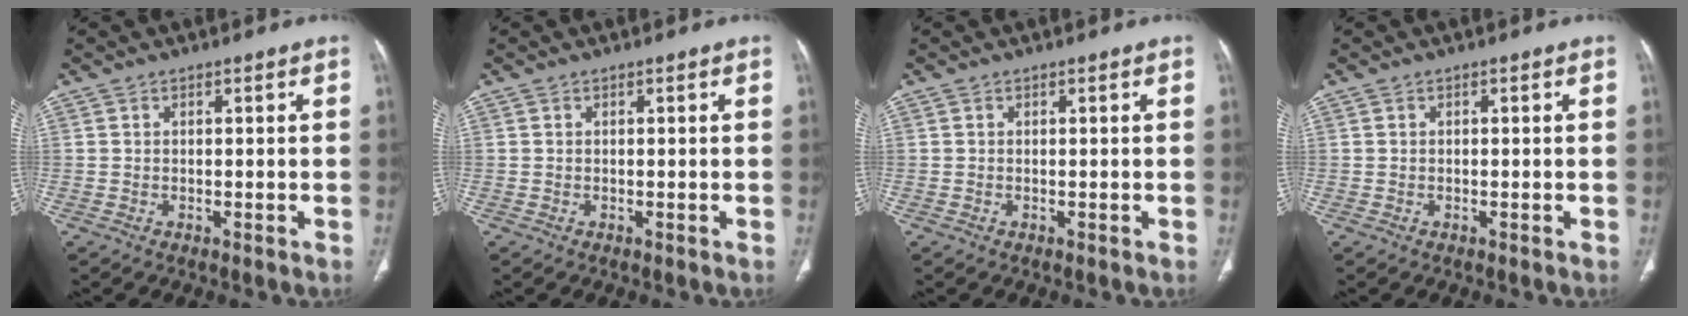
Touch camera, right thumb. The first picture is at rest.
{"total": 0.0}
{"total": 0.0}
{"total": 0.0}